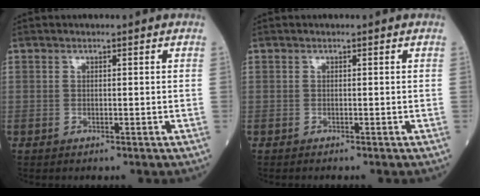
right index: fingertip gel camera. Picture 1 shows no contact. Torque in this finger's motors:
{"motor_torque": [-0.90, 0.15, -0.51, -0.11]}